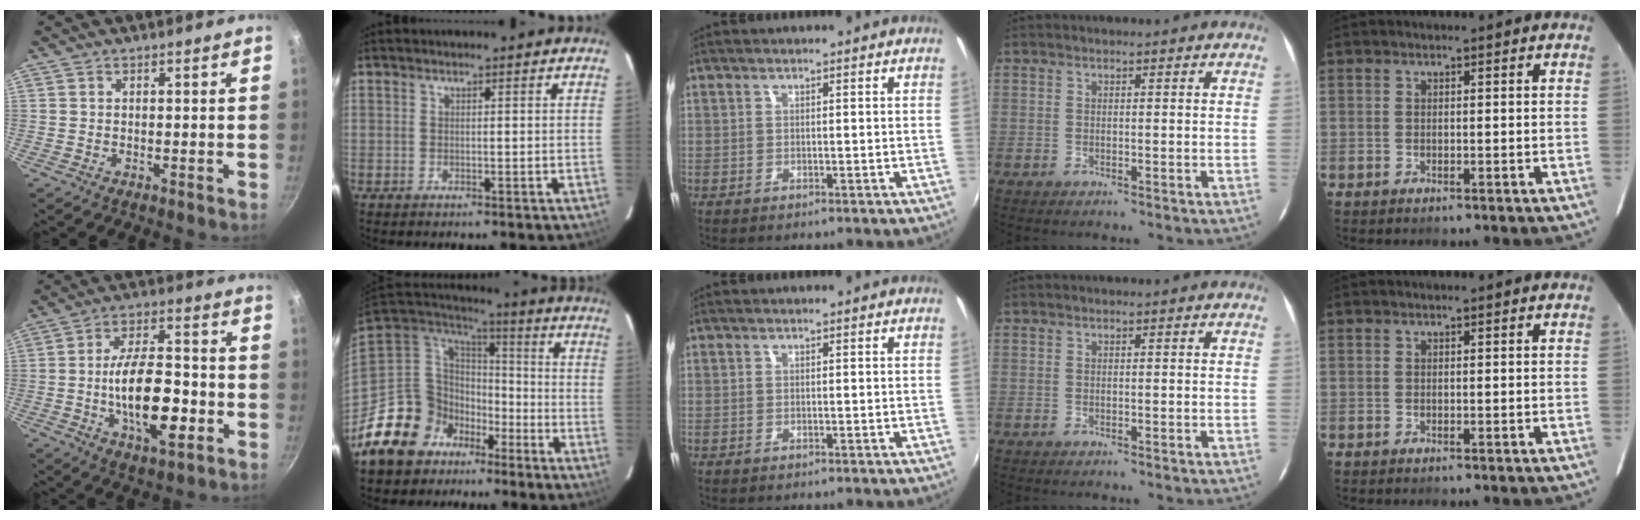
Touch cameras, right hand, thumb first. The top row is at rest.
{"thumb": {"total": 16.0, "force": [-3.7, 7.0, 13.9], "torque": [-0.219, 0.025, -0.062]}, "index": {"total": 15.7, "force": [-10.0, 11.6, 3.7], "torque": [-0.107, 0.041, -0.174]}}